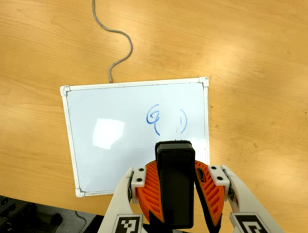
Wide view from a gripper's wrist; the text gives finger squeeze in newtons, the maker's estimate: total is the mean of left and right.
{"total": 8.4, "left": 8.2, "right": 8.7}